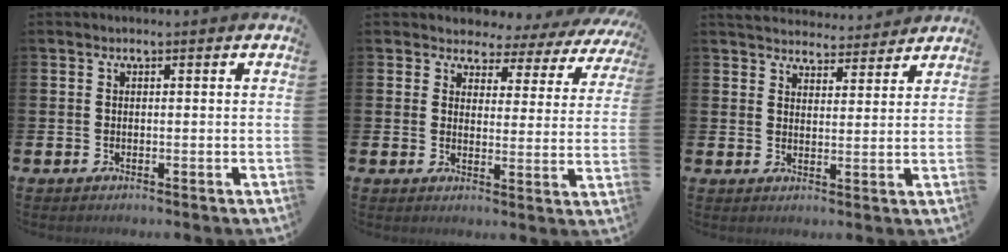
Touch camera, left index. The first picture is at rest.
{"total": 2.8, "force": [2.3, 1.6, 0.0], "torque": [-0.015, -0.028, 0.031]}
{"total": 4.7, "force": [4.6, 0.9, -0.1], "torque": [-0.015, -0.029, 0.083]}